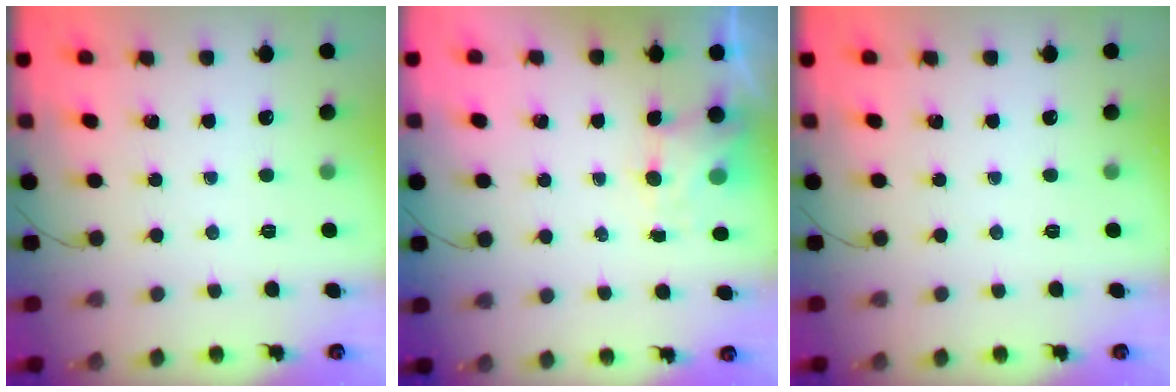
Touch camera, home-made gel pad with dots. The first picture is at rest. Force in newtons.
{"total": 4.1, "press": 3.9, "slide": 1.1}
{"total": 0.0}